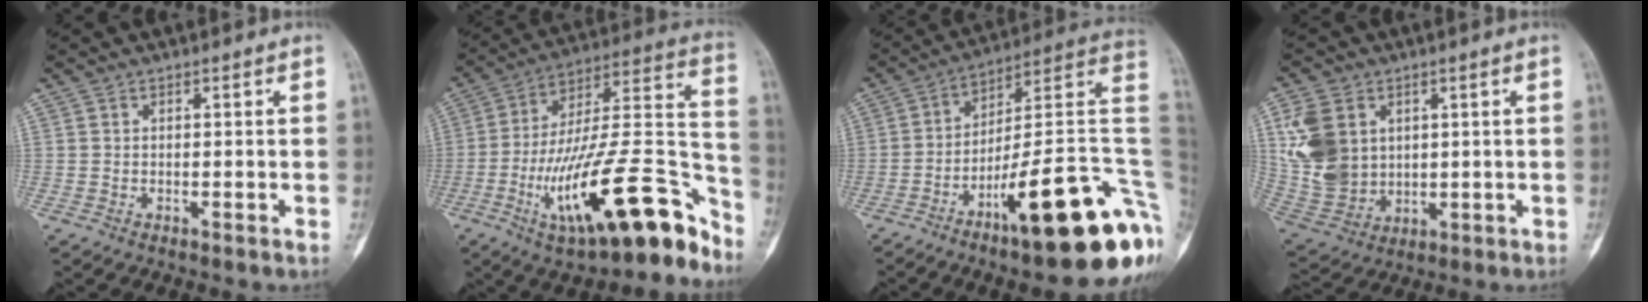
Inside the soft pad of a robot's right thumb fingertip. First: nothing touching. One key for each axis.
{"total": 27.1, "fx": -14.5, "fy": 8.2, "fz": 21.4, "tx": -0.294, "ty": 0.094, "tz": -0.230}
{"total": 25.6, "fx": -9.1, "fy": 5.7, "fz": 23.2, "tx": -0.247, "ty": 0.072, "tz": -0.130}
{"total": 12.9, "fx": 3.7, "fy": 9.9, "fz": 7.4, "tx": -0.135, "ty": -0.009, "tz": 0.089}